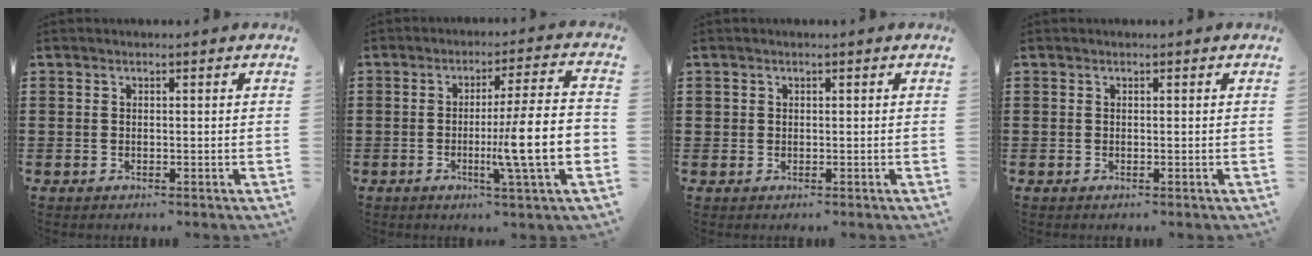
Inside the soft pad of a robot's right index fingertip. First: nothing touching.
{"total": 12.8, "force": [-2.6, 0.5, 12.6], "torque": [-0.202, -0.020, -0.055]}
{"total": 0.7, "force": [0.3, 0.6, 0.0], "torque": [-0.002, 0.004, 0.006]}
{"total": 0.0}